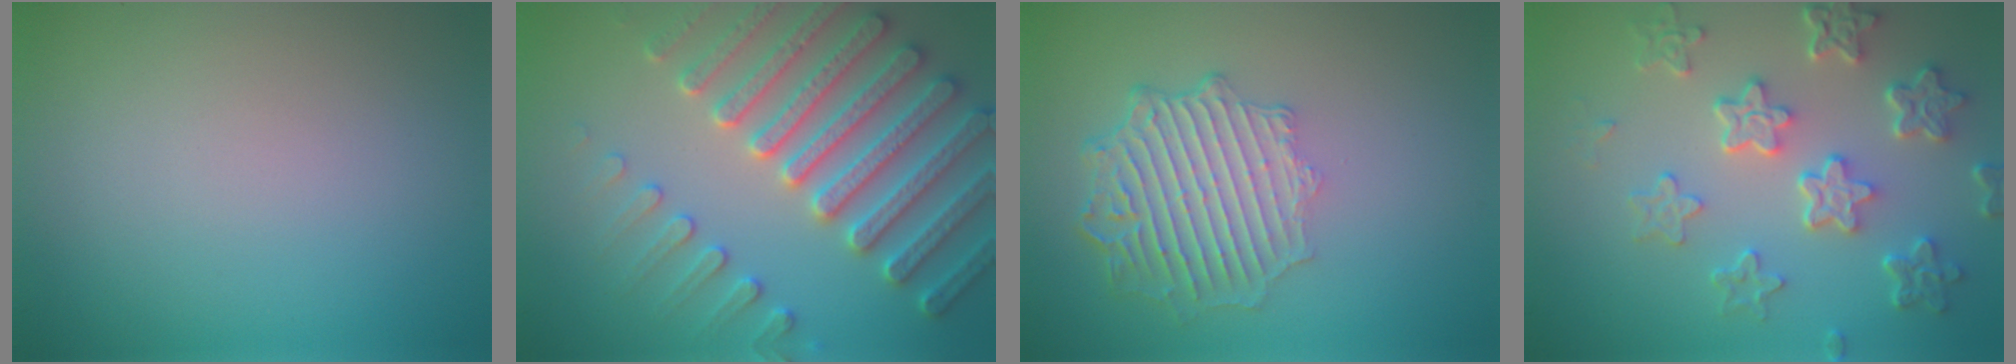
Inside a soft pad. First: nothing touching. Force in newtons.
{"total": 7.6, "press": 7.4, "slide": 2.0}
{"total": 6.1, "press": 4.6, "slide": 4.0}
{"total": 6.2, "press": 4.7, "slide": 4.0}